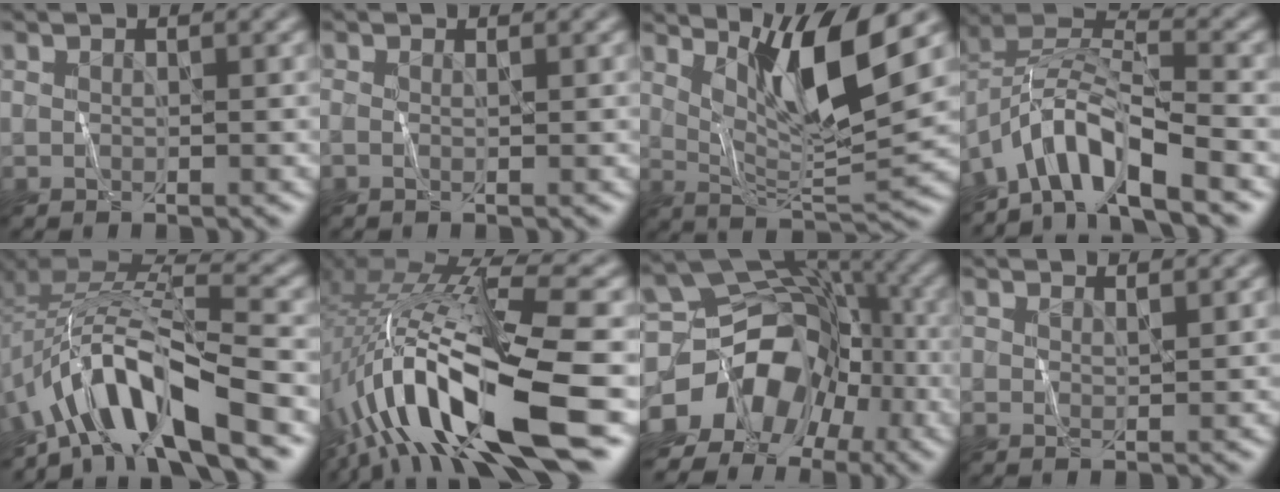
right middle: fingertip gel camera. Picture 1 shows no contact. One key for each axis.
{"total": 0.5, "fx": -0.1, "fy": -0.5, "fz": 0.0, "tx": -0.006, "ty": -0.002, "tz": -0.003}
{"total": 7.3, "fx": 3.6, "fy": 0.9, "fz": 6.3, "tx": -0.106, "ty": -0.012, "tz": 0.071}
{"total": 7.7, "fx": -5.6, "fy": 1.9, "fz": 5.0, "tx": -0.085, "ty": 0.012, "tz": -0.114}
{"total": 9.4, "fx": -5.5, "fy": 2.6, "fz": 7.1, "tx": -0.121, "ty": 0.014, "tz": -0.105}
{"total": 15.0, "fx": -4.4, "fy": 3.1, "fz": 14.0, "tx": -0.269, "ty": 0.019, "tz": -0.071}
{"total": 11.6, "fx": -6.4, "fy": 8.4, "fz": 4.7, "tx": -0.084, "ty": 0.001, "tz": -0.112}
{"total": 1.1, "fx": 0.7, "fy": -0.6, "fz": -0.6, "tx": 0.005, "ty": -0.002, "tz": 0.013}